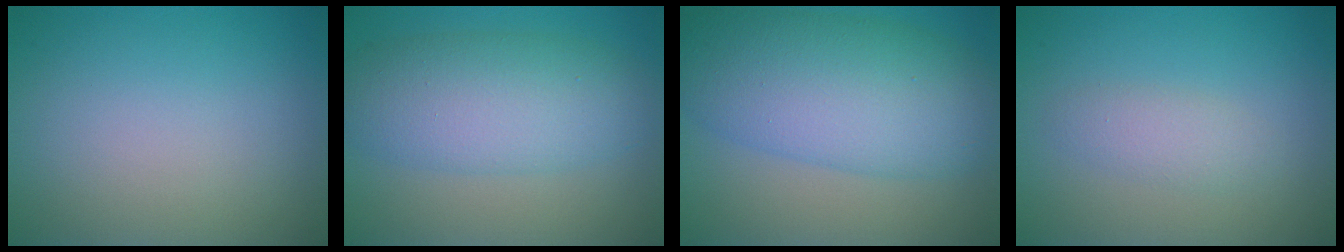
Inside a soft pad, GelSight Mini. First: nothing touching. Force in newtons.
{"total": 6.9, "press": 6.9, "slide": 0.0}
{"total": 10.0, "press": 10.0, "slide": 0.3}
{"total": 1.8, "press": 1.8, "slide": 0.0}